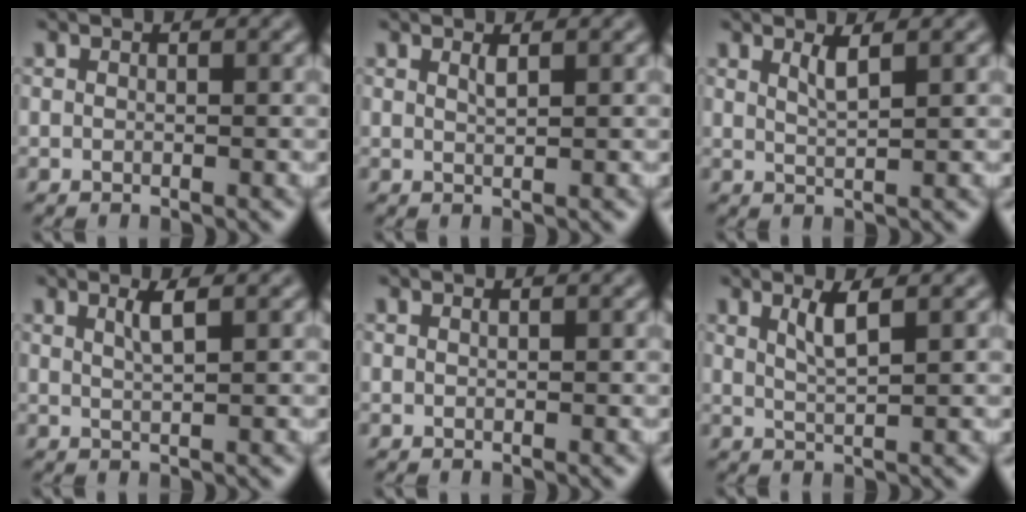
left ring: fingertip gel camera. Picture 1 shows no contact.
{"total": 0.9, "force": [0.6, 0.1, 0.6], "torque": [-0.008, -0.001, 0.010]}
{"total": 1.7, "force": [1.0, 0.4, 1.4], "torque": [-0.020, 0.000, 0.014]}
{"total": 1.8, "force": [0.9, 0.4, 1.5], "torque": [-0.024, 0.002, 0.012]}
{"total": 0.0}
{"total": 2.4, "force": [1.2, 0.5, 2.0], "torque": [-0.035, -0.001, 0.021]}